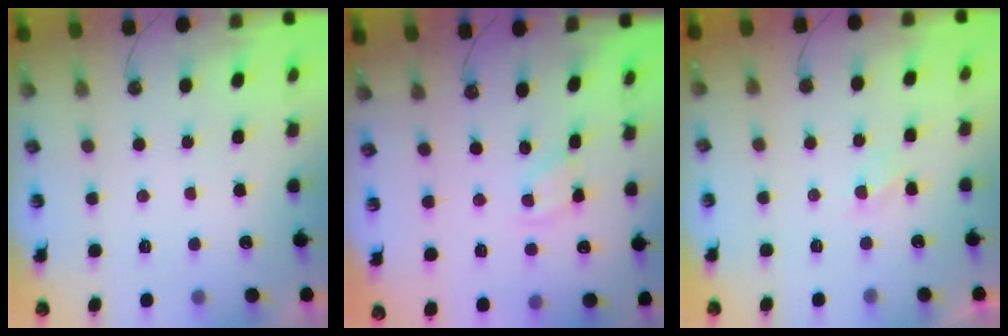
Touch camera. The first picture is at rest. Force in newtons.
{"total": 2.1, "press": 2.1, "slide": 0.3}
{"total": 1.5, "press": 1.4, "slide": 0.4}